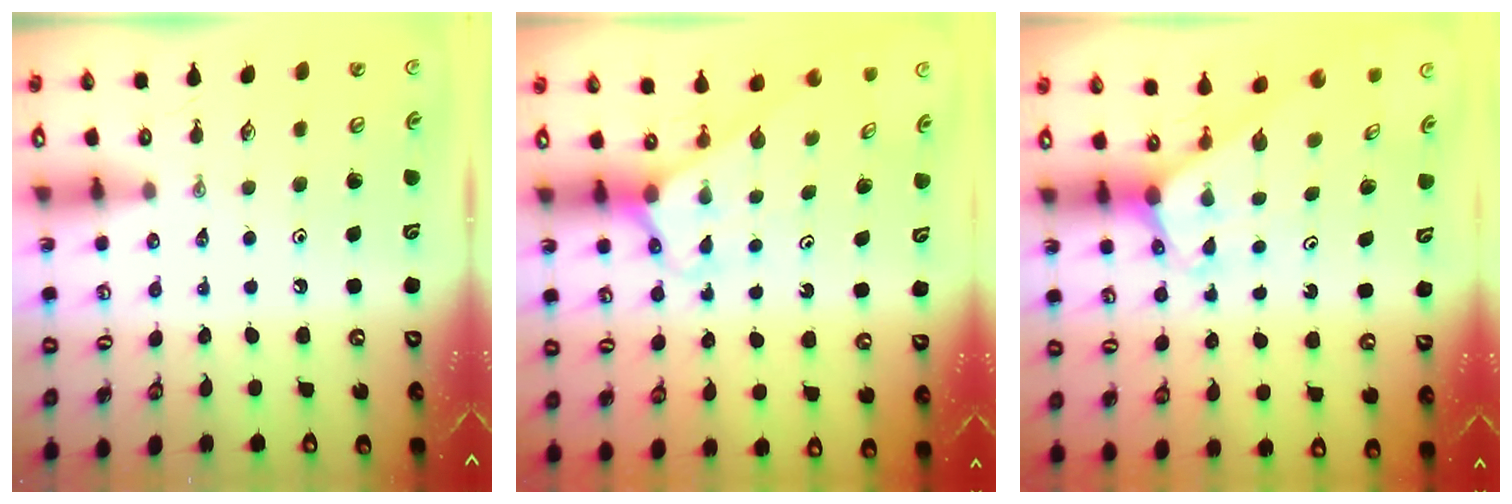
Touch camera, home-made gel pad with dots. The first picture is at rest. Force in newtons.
{"total": 2.6, "press": 2.6, "slide": 0.2}
{"total": 2.0, "press": 2.0, "slide": 0.1}